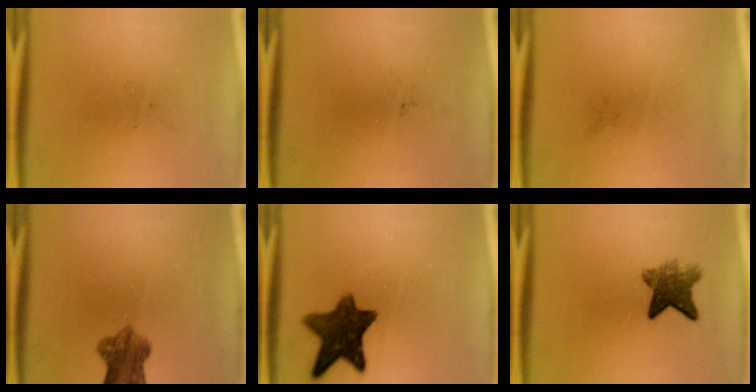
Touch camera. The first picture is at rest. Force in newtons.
{"total": 0.0}
{"total": 0.0}
{"total": 6.5}
{"total": 11.0}
{"total": 5.9}